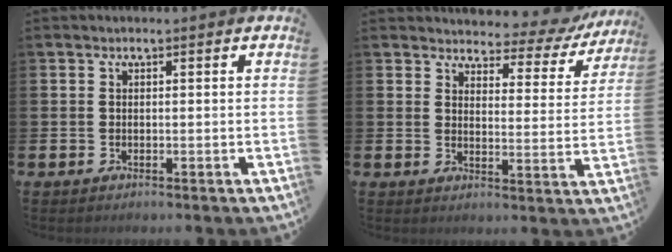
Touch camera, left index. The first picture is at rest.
{"total": 3.9, "force": [3.6, 1.4, 0.6], "torque": [-0.018, -0.039, 0.053]}